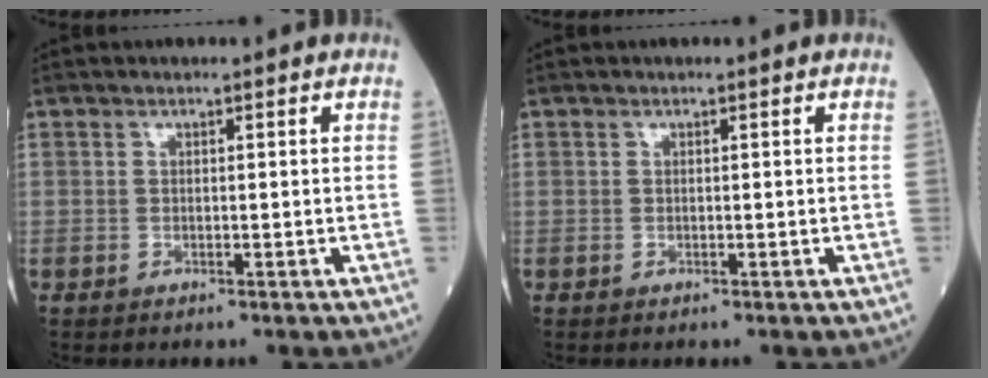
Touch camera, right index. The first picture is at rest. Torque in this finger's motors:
{"motor_torque": [0.00, 0.00, 0.00, 0.00]}